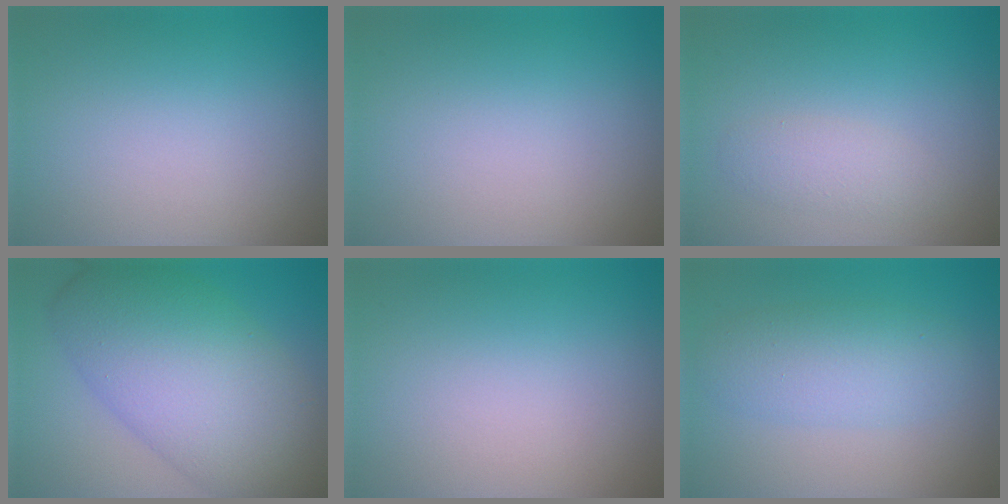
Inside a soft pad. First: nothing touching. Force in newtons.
{"total": 0.0}
{"total": 1.7, "press": 1.7, "slide": 0.1}
{"total": 11.4, "press": 11.4, "slide": 0.3}
{"total": 0.0}
{"total": 4.2, "press": 4.2, "slide": 0.1}